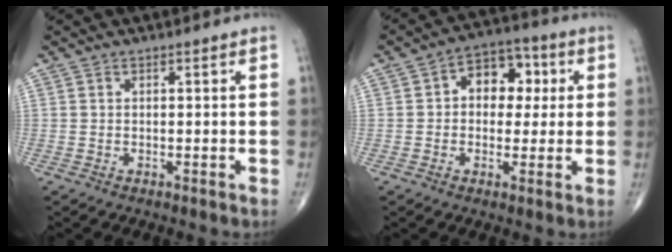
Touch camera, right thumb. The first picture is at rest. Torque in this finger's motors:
{"motor_torque": [0.06, 0.09, 0.31, -0.19, 0.05]}